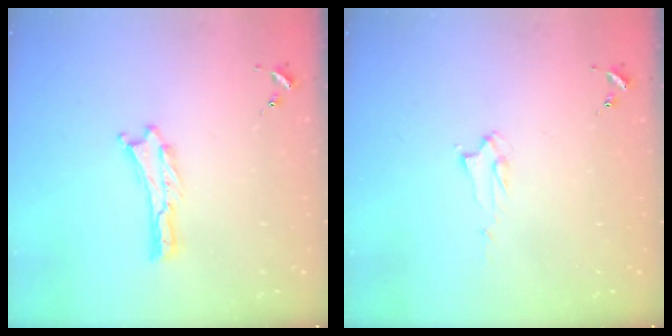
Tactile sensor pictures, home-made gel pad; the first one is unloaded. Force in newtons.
{"total": 2.0, "press": 2.0, "slide": 0.2}